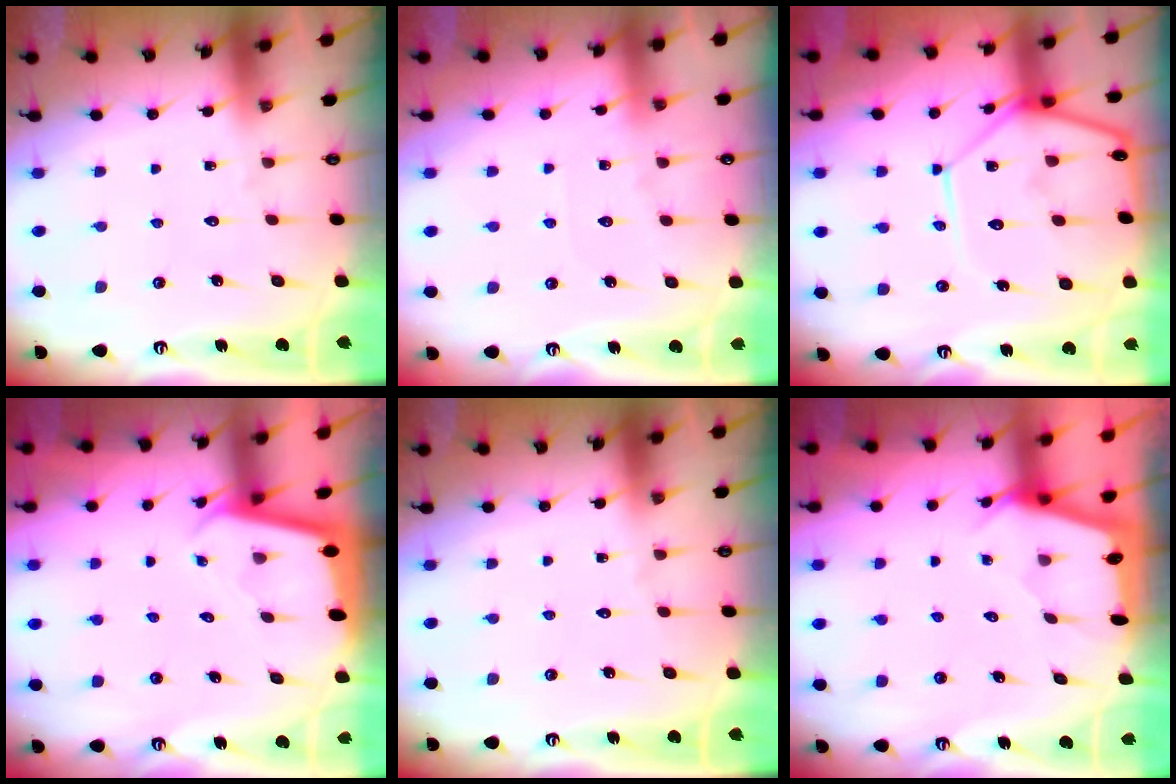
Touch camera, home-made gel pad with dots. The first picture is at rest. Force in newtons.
{"total": 3.5, "press": 3.5, "slide": 0.5}
{"total": 14.5, "press": 14.5, "slide": 0.9}
{"total": 1.9, "press": 1.9, "slide": 0.1}
{"total": 0.0}
{"total": 2.2, "press": 2.2, "slide": 0.3}